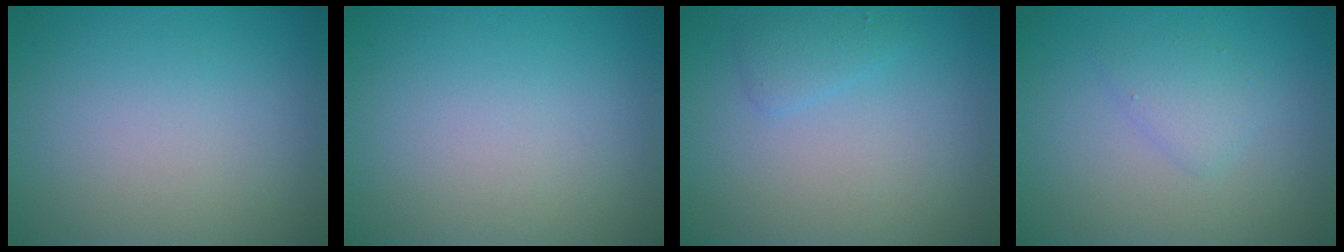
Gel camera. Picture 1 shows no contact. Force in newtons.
{"total": 0.0}
{"total": 1.4, "press": 1.4, "slide": 0.1}
{"total": 1.7, "press": 1.7, "slide": 0.1}